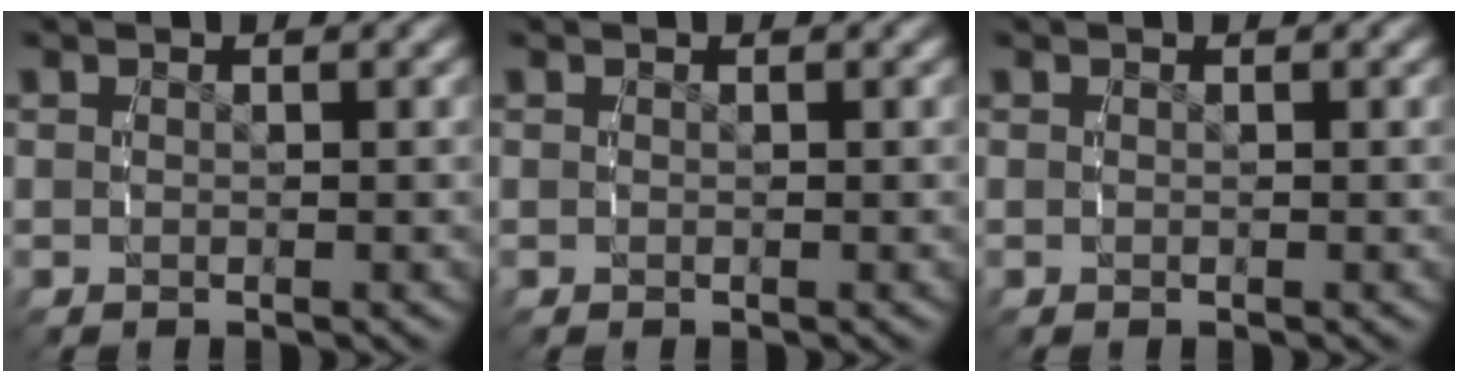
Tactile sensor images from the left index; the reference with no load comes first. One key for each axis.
{"total": 0.0}
{"total": 0.0}